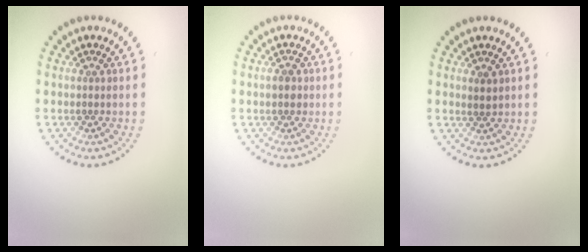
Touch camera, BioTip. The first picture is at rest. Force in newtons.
{"total": 1.4, "press": 1.4, "slide": 0.0}
{"total": 1.0, "press": 0.9, "slide": 0.4}